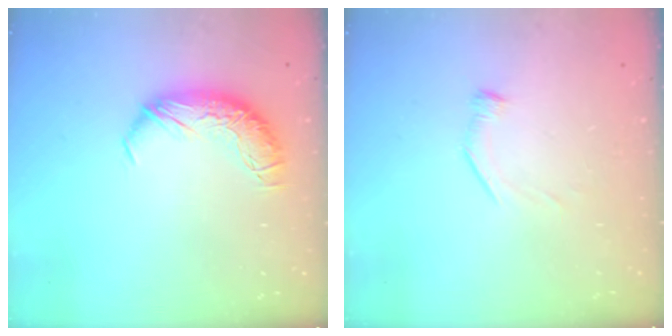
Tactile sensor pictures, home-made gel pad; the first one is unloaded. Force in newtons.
{"total": 6.4, "press": 6.3, "slide": 1.1}